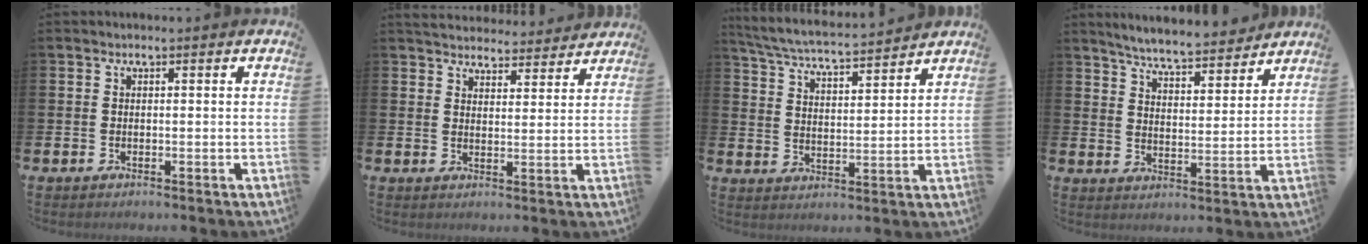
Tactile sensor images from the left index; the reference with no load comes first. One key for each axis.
{"total": 4.6, "fx": 4.5, "fy": 0.9, "fz": 0.0, "tx": -0.015, "ty": -0.029, "tz": 0.081}
{"total": 5.3, "fx": 5.2, "fy": 0.1, "fz": 1.3, "tx": -0.046, "ty": -0.041, "tz": 0.087}
{"total": 6.0, "fx": 5.9, "fy": 0.5, "fz": 1.2, "tx": -0.040, "ty": -0.042, "tz": 0.100}